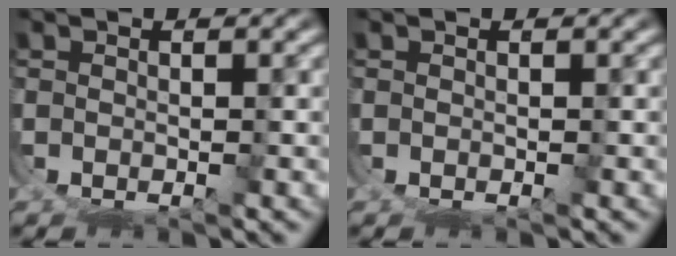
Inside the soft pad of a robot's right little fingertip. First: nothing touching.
{"total": 0.0}